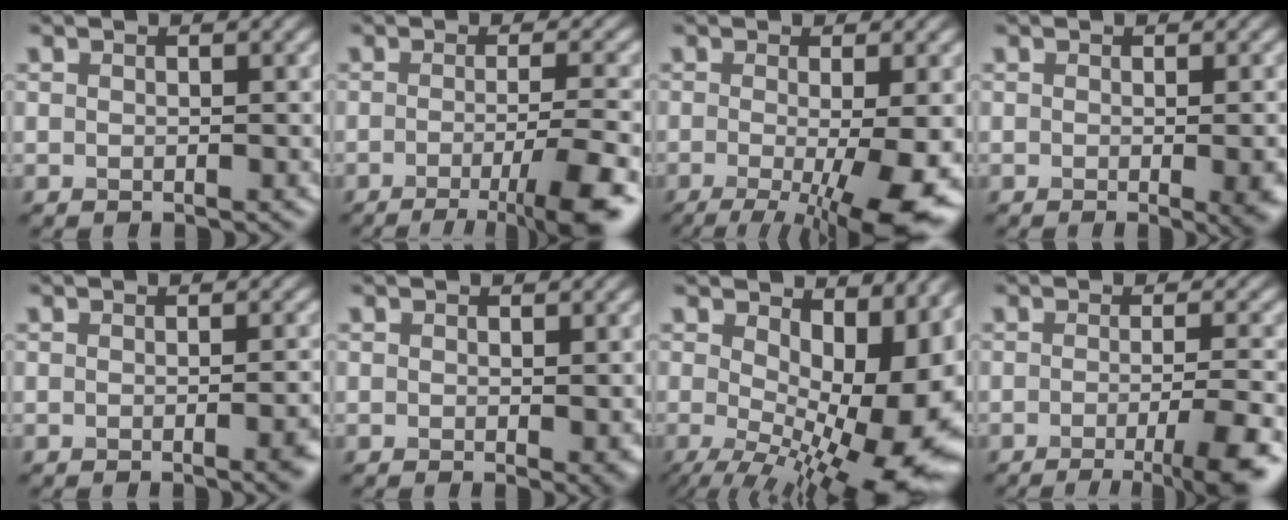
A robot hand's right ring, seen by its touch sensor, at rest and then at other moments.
{"total": 7.0, "force": [-3.1, 1.4, 6.1], "torque": [-0.080, -0.008, -0.050]}
{"total": 10.2, "force": [-3.0, 2.7, 9.3], "torque": [-0.137, -0.020, -0.041]}
{"total": 3.6, "force": [-0.7, 1.1, 3.4], "torque": [-0.038, -0.009, -0.007]}
{"total": 3.1, "force": [-1.0, 0.9, 2.8], "torque": [-0.026, -0.001, -0.013]}
{"total": 1.2, "force": [-0.1, 0.1, 1.2], "torque": [-0.013, -0.006, -0.002]}
{"total": 15.7, "force": [-0.8, 7.4, 13.8], "torque": [-0.176, -0.019, 0.009]}
{"total": 6.1, "force": [-2.7, 1.3, 5.3], "torque": [-0.067, -0.006, -0.041]}